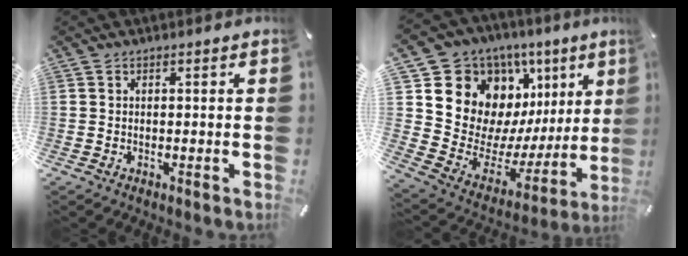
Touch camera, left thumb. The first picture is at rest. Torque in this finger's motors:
{"motor_torque": [2.78, 2.23, 1.70, -1.07, 0.12]}